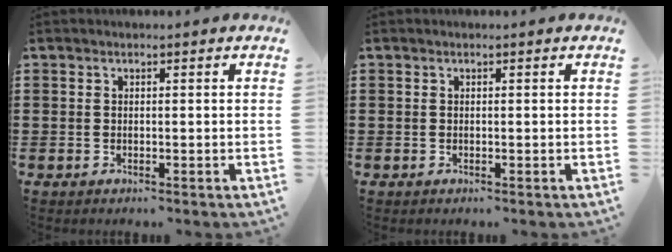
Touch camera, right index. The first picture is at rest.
{"total": 0.0}